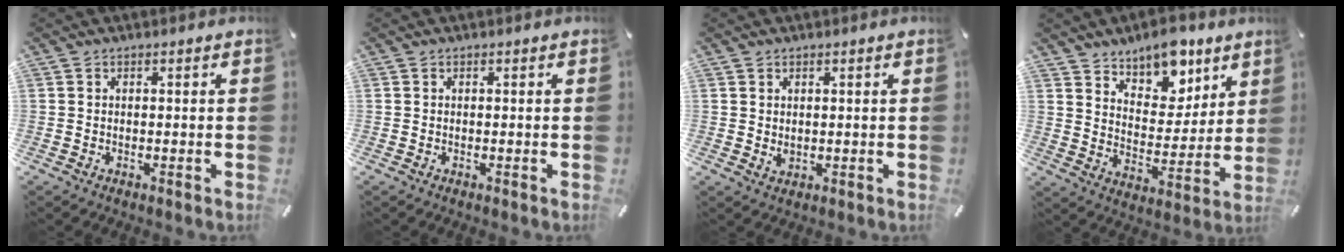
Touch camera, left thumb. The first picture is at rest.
{"total": 0.0}
{"total": 1.5, "force": [0.7, 1.1, 0.7], "torque": [-0.014, 0.002, 0.013]}
{"total": 11.3, "force": [9.3, 6.1, 2.4], "torque": [-0.029, -0.078, 0.169]}